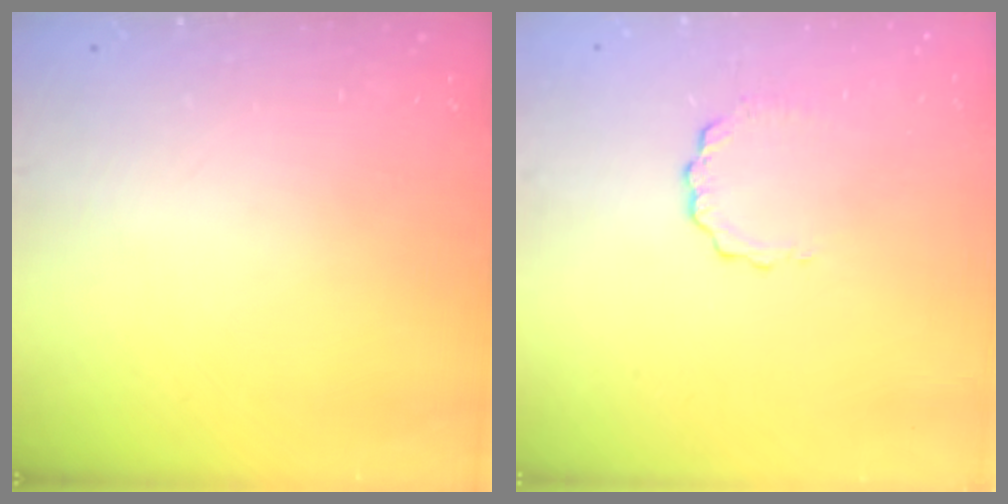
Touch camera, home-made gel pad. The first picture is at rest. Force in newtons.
{"total": 3.8, "press": 3.7, "slide": 0.4}